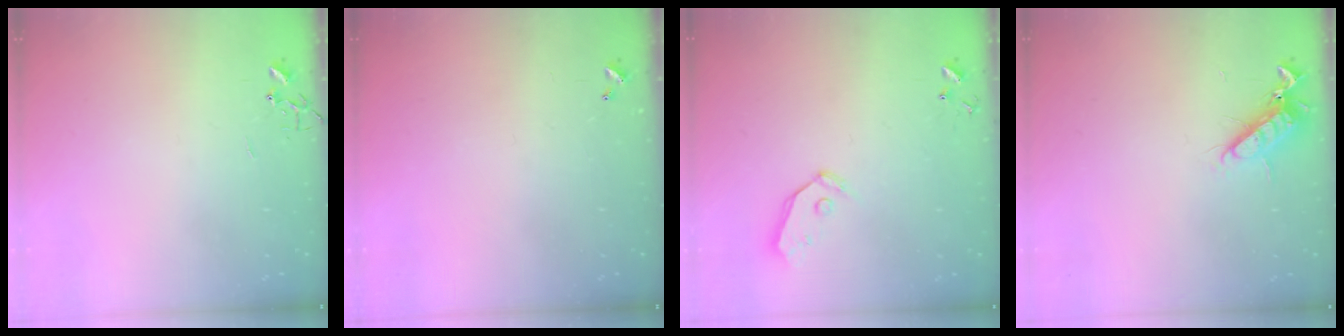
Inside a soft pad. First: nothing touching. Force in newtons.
{"total": 0.0}
{"total": 6.3, "press": 6.3, "slide": 0.7}
{"total": 11.1, "press": 11.1, "slide": 1.3}